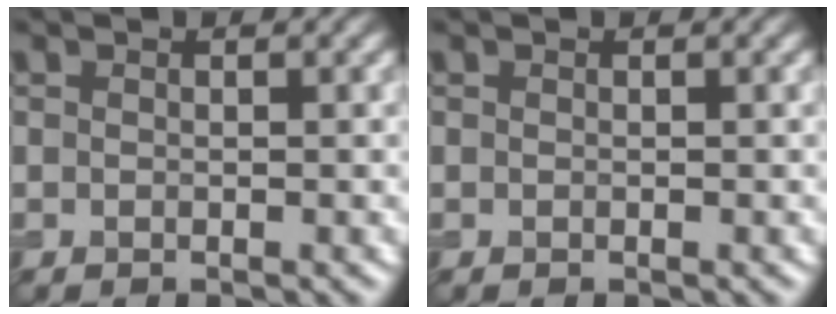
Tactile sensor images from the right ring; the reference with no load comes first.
{"total": 0.0}